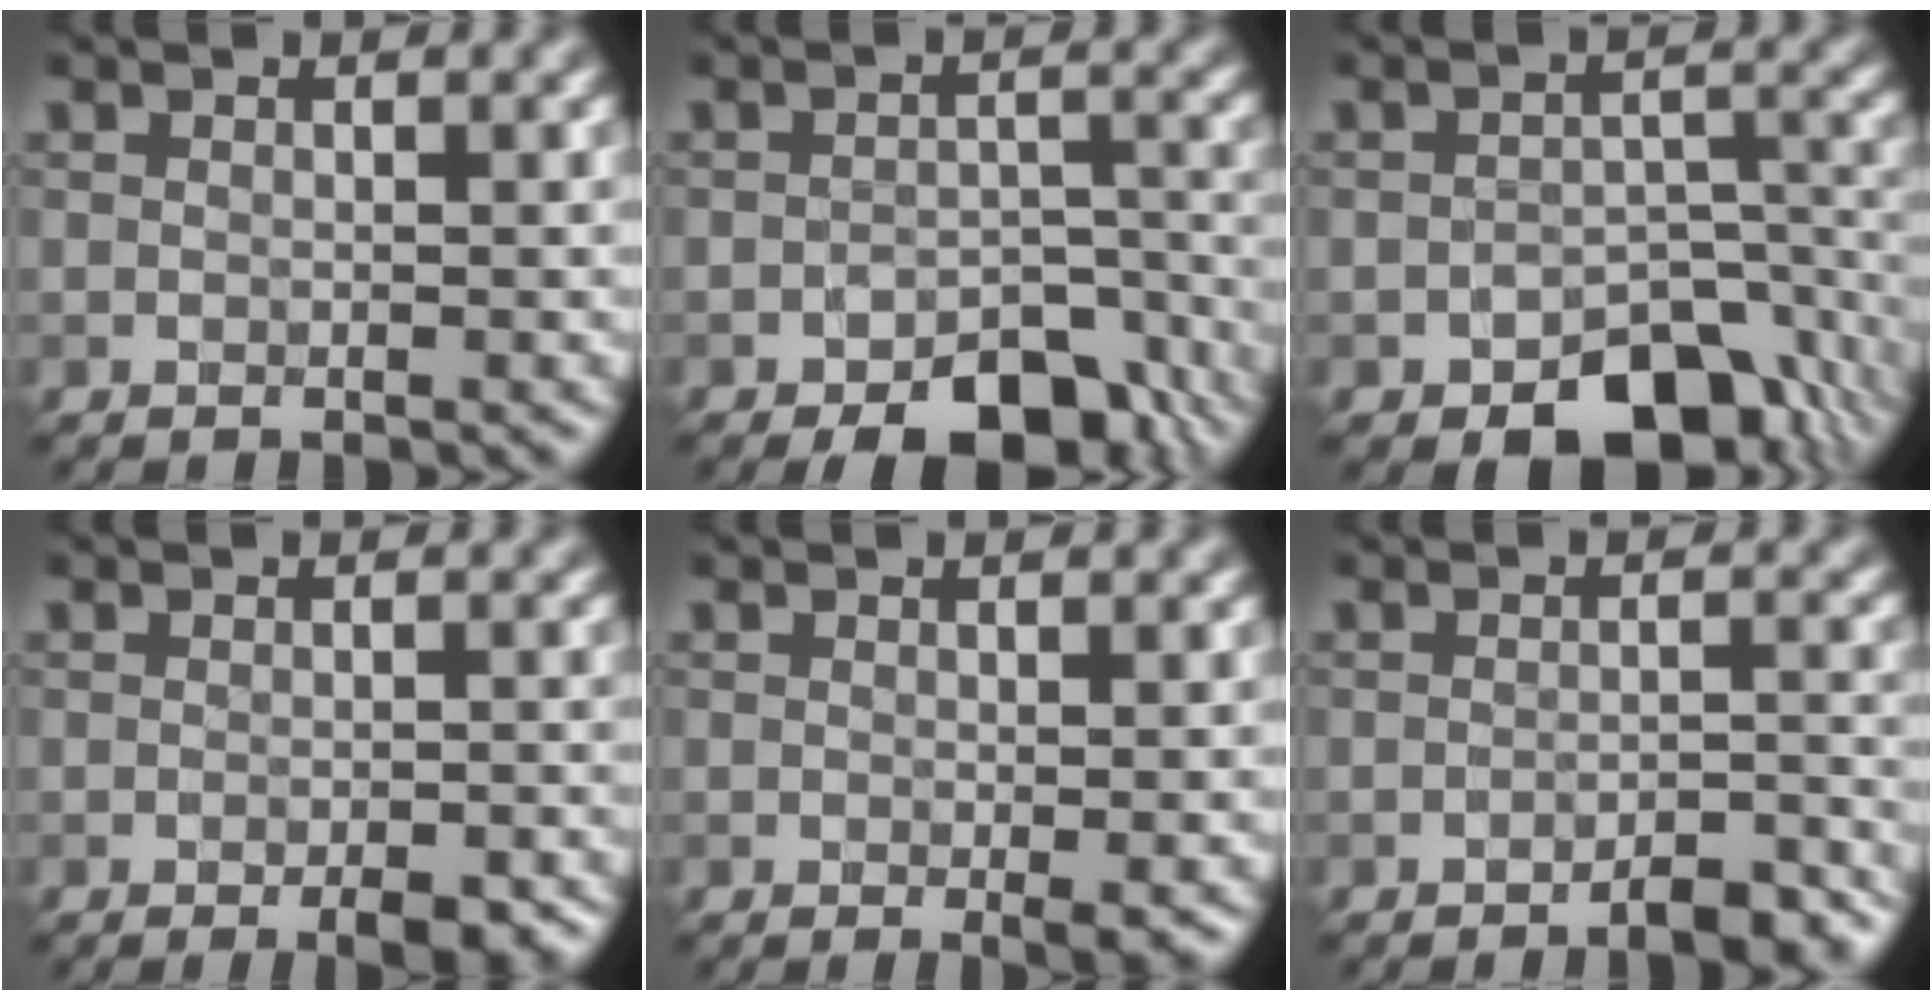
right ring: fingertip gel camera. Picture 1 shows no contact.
{"total": 7.1, "force": [-5.1, 3.3, 3.7], "torque": [-0.038, -0.004, -0.073]}
{"total": 8.4, "force": [-5.2, 4.6, 4.6], "torque": [-0.044, -0.017, -0.076]}
{"total": 2.8, "force": [-1.5, 0.8, 2.2], "torque": [-0.033, -0.004, -0.020]}
{"total": 1.2, "force": [-0.2, 0.1, 1.2], "torque": [-0.017, -0.009, -0.004]}
{"total": 3.4, "force": [-2.6, 0.7, 2.1], "torque": [-0.025, 0.006, -0.039]}